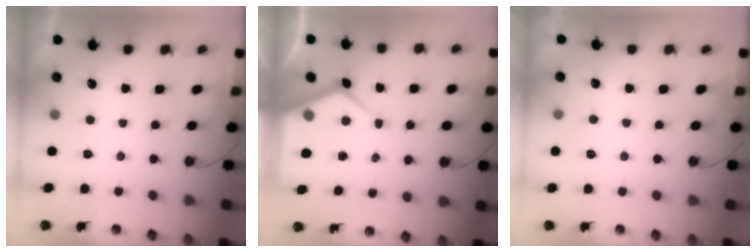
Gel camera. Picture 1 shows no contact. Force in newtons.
{"total": 9.2, "press": 9.2, "slide": 0.9}
{"total": 5.8, "press": 5.8, "slide": 0.7}